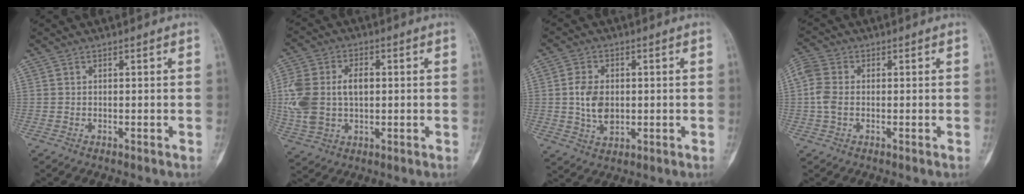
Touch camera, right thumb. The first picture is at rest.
{"total": 13.8, "force": [0.8, 9.2, 10.3], "torque": [-0.224, 0.016, 0.022]}
{"total": 6.9, "force": [0.0, 4.7, 5.1], "torque": [-0.085, -0.005, 0.005]}
{"total": 5.0, "force": [-0.2, 3.5, 3.6], "torque": [-0.096, 0.013, -0.012]}